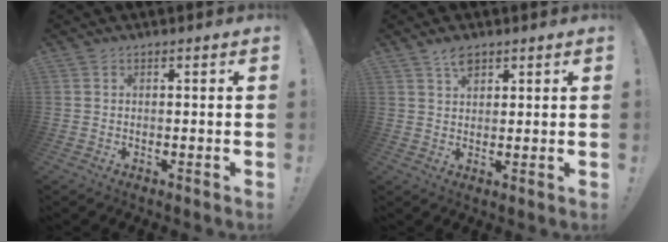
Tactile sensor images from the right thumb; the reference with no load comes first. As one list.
[{"total": 4.0, "force": [2.5, 2.1, 2.3], "torque": [-0.033, -0.010, 0.043]}]